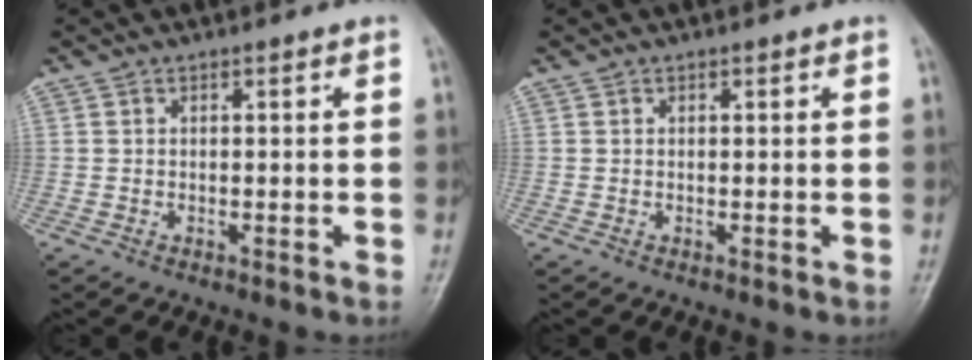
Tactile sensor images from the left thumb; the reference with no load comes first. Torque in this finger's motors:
{"motor_torque": [0.10, 0.01, -0.16, -0.03, -0.03]}